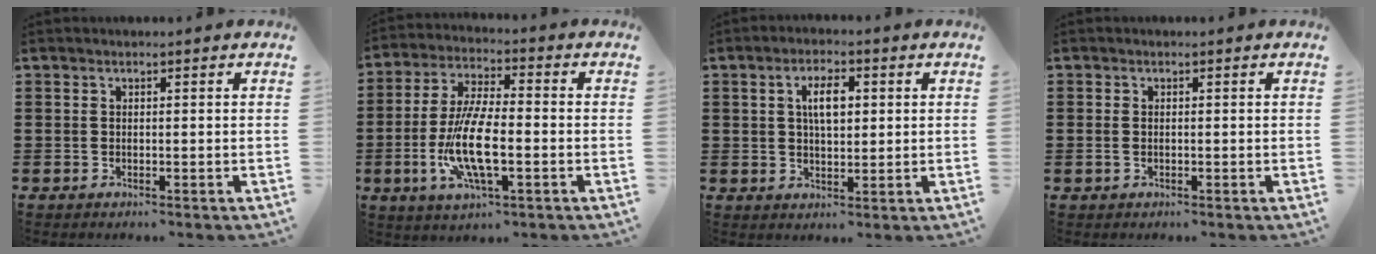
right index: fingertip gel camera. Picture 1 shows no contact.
{"total": 10.5, "force": [-2.7, 3.4, 9.6], "torque": [-0.211, -0.014, -0.054]}
{"total": 4.6, "force": [1.1, 2.1, 4.0], "torque": [-0.067, 0.003, 0.014]}
{"total": 0.9, "force": [-0.2, 0.5, 0.6], "torque": [-0.022, 0.000, -0.007]}